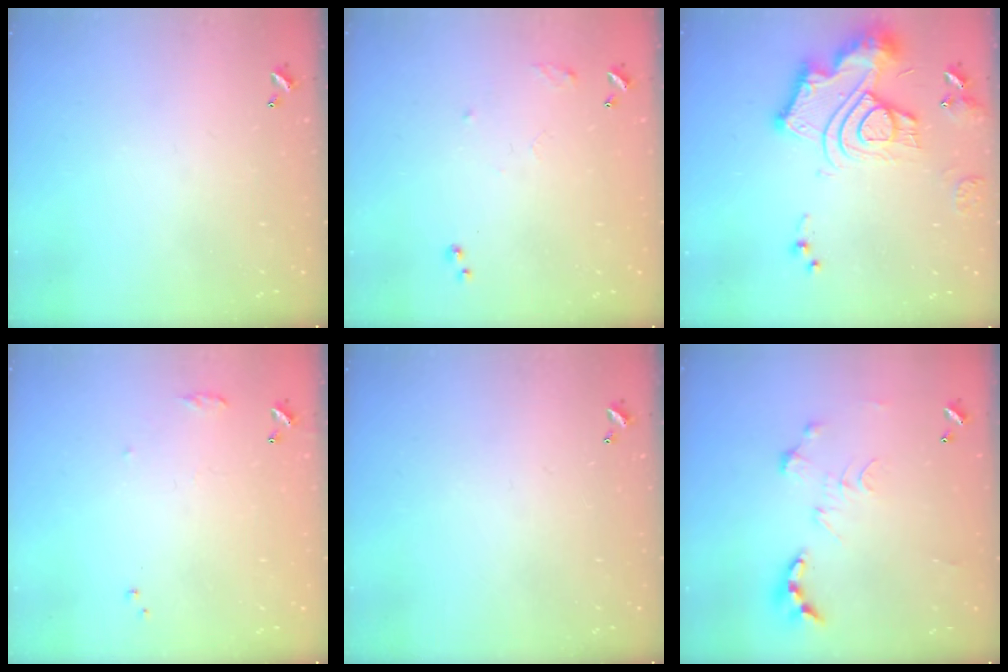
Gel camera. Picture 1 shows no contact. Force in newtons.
{"total": 7.8, "press": 7.7, "slide": 0.9}
{"total": 19.6, "press": 19.5, "slide": 2.1}
{"total": 6.9, "press": 6.9, "slide": 0.9}
{"total": 0.0}
{"total": 0.6, "press": 0.6, "slide": 0.1}